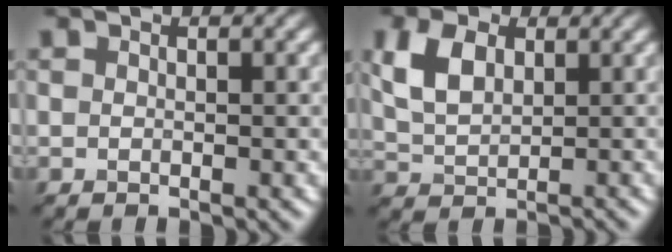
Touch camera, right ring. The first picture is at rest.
{"total": 3.5, "force": [1.4, 2.3, 2.2], "torque": [-0.061, 0.013, 0.044]}